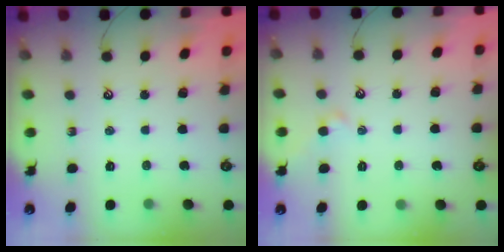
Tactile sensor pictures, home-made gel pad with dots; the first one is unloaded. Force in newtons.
{"total": 1.9, "press": 1.9, "slide": 0.4}